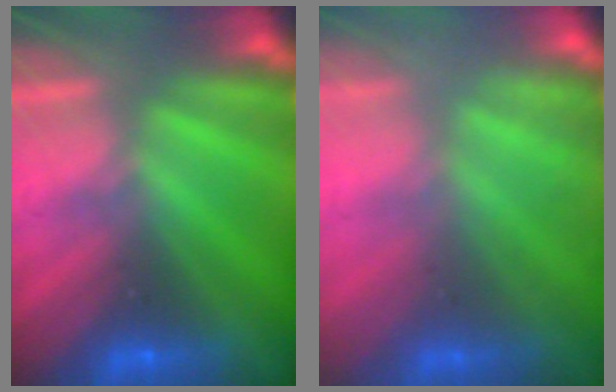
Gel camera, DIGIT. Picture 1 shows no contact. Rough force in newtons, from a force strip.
{"total": 2.2}